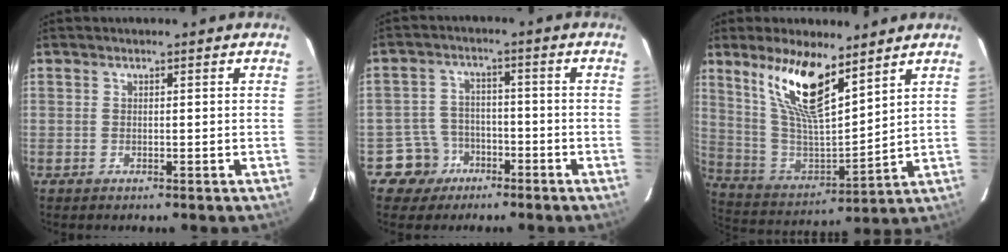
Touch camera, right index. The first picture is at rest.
{"total": 6.4, "force": [-3.8, 5.2, 0.2], "torque": [-0.025, 0.026, -0.060]}
{"total": 15.4, "force": [9.9, 4.4, 11.0], "torque": [-0.213, 0.001, 0.204]}